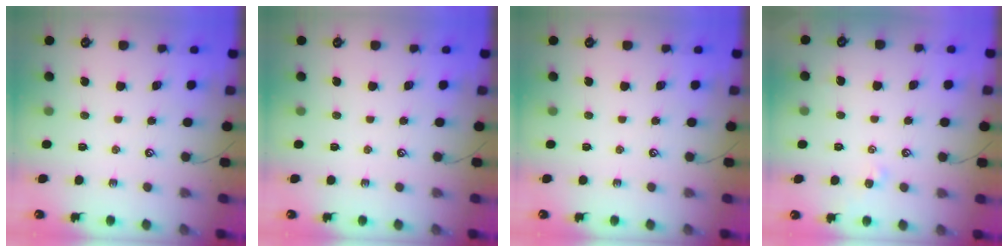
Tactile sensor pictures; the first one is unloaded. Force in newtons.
{"total": 0.0}
{"total": 0.0}
{"total": 0.0}